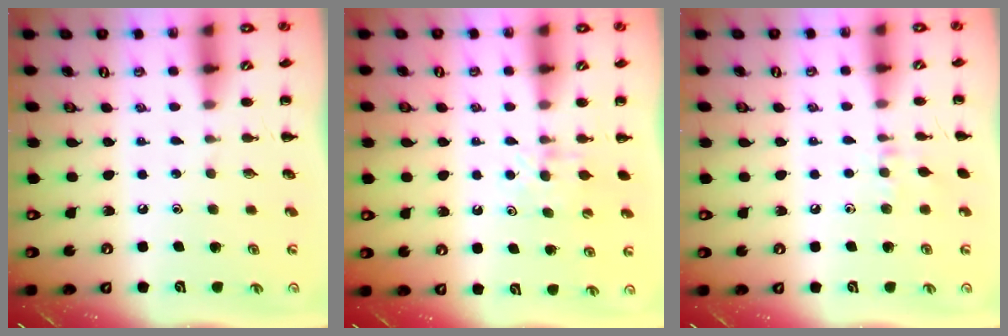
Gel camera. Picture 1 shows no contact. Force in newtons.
{"total": 4.7, "press": 4.4, "slide": 1.7}
{"total": 6.4, "press": 6.1, "slide": 1.8}